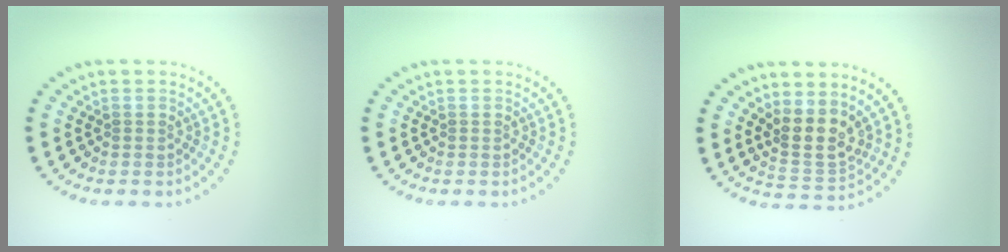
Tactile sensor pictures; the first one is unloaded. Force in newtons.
{"total": 0.0}
{"total": 3.4, "press": 2.7, "slide": 2.2}